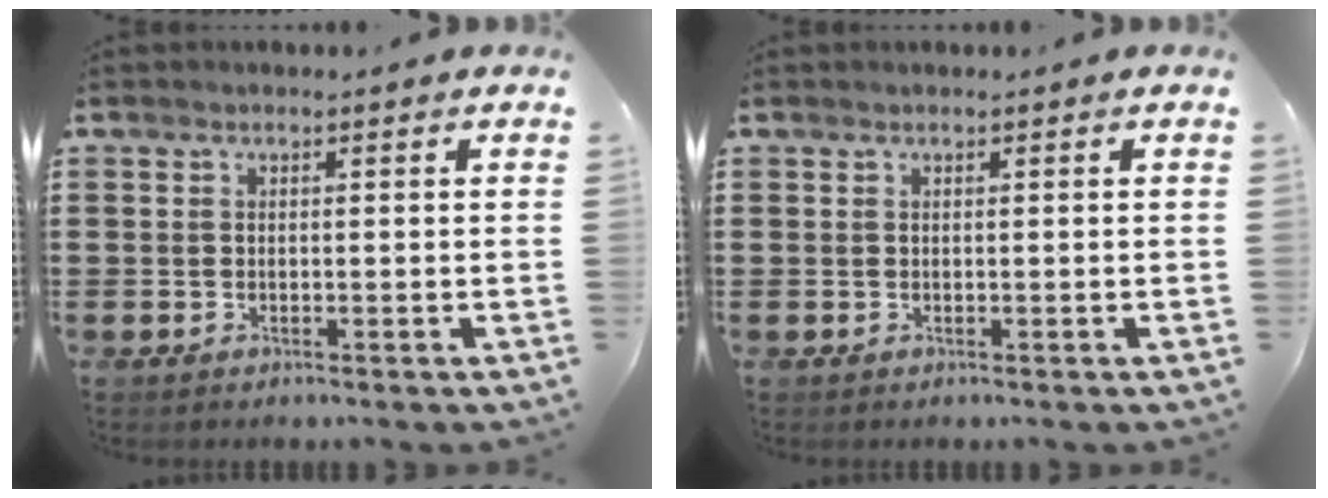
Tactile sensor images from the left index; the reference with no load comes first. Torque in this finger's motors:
{"motor_torque": [0.16, 0.24, 0.03, -0.01]}